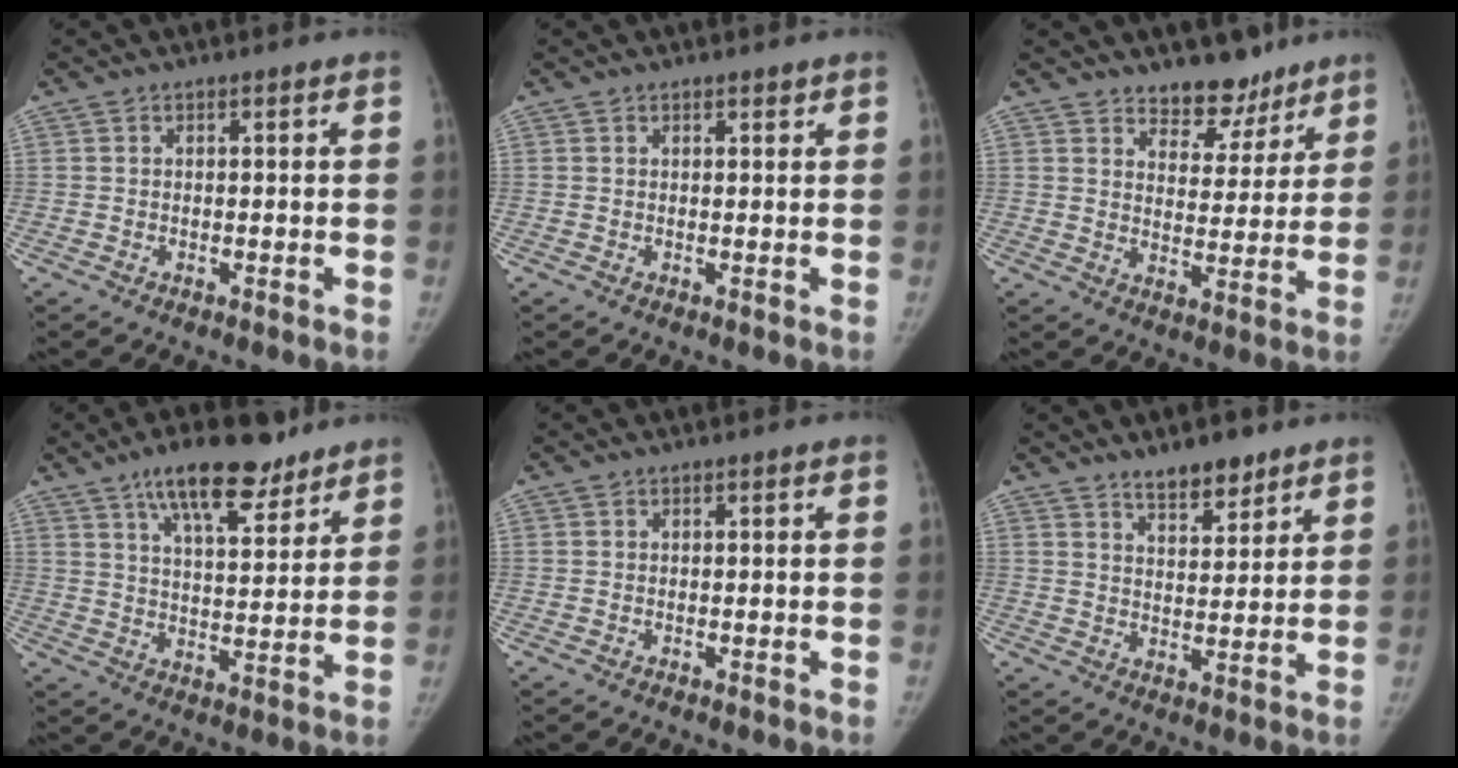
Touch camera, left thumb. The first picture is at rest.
{"total": 0.8, "force": [0.7, 0.2, 0.3], "torque": [-0.006, -0.005, 0.011]}
{"total": 8.6, "force": [6.9, 4.4, 2.6], "torque": [0.002, -0.046, 0.109]}
{"total": 13.7, "force": [9.3, 5.0, 8.7], "torque": [-0.110, -0.042, 0.150]}
{"total": 0.0}
{"total": 7.0, "force": [5.4, 2.6, 3.4], "torque": [-0.028, -0.040, 0.088]}